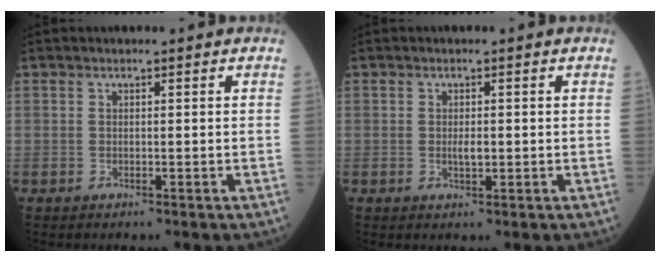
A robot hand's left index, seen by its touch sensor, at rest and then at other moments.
{"total": 1.5, "force": [0.0, 0.5, 1.4], "torque": [-0.028, -0.002, 0.002]}